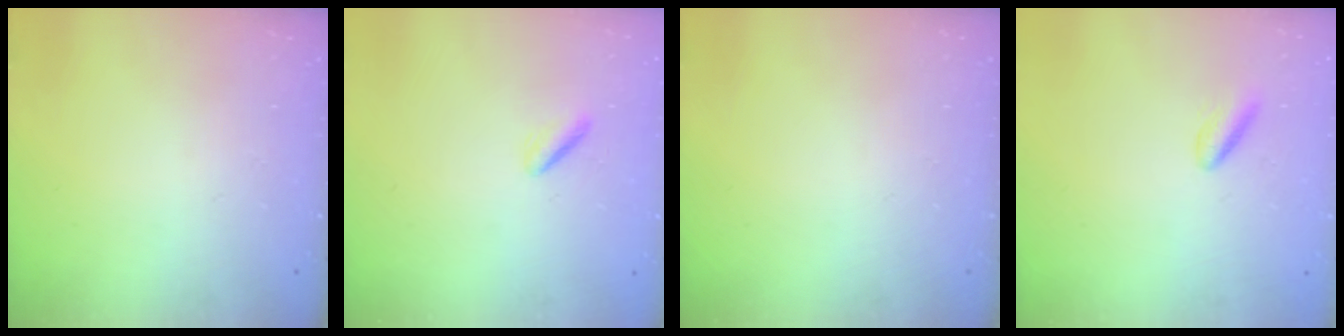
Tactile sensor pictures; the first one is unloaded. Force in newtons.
{"total": 0.8, "press": 0.6, "slide": 0.6}
{"total": 0.0}
{"total": 2.4, "press": 2.3, "slide": 0.9}